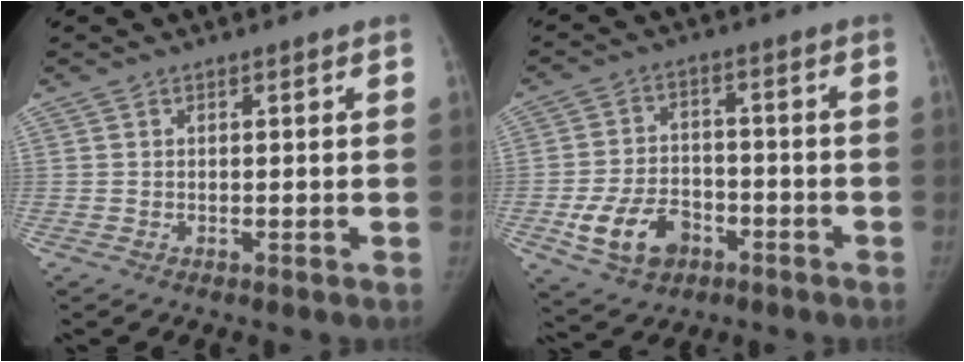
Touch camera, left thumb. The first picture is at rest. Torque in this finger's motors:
{"motor_torque": [-0.46, 2.33, 0.44, -0.35, 0.28]}